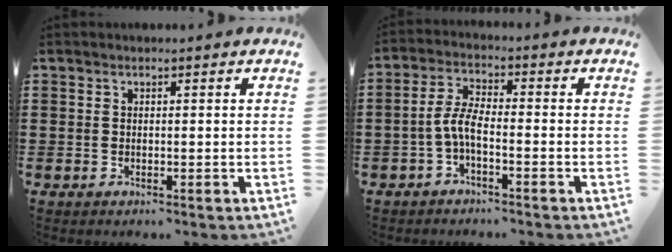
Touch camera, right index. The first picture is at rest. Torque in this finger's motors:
{"motor_torque": [1.04, -0.71, 0.57, 0.16]}